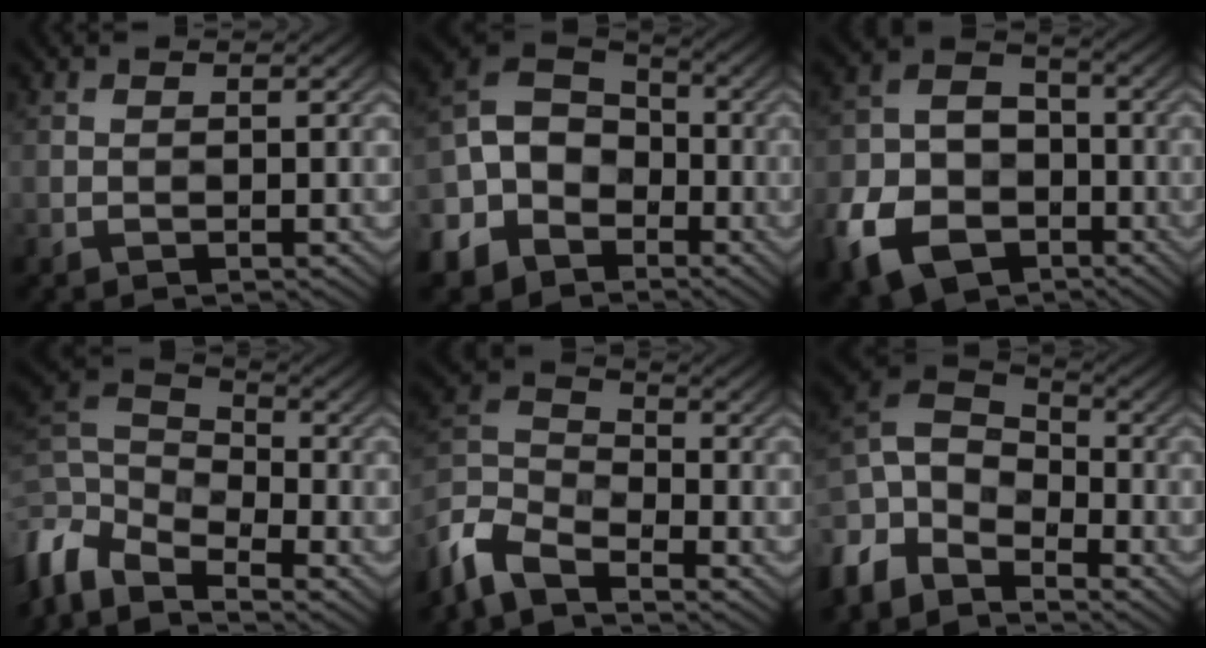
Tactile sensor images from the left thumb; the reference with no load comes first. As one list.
[{"total": 11.7, "force": [-3.9, 9.5, 5.4], "torque": [-0.176, -0.021, -0.069]}, {"total": 12.2, "force": [-4.6, 8.9, 7.1], "torque": [-0.163, -0.033, -0.092]}, {"total": 9.5, "force": [-4.5, 5.7, 6.1], "torque": [-0.167, 0.007, -0.089]}, {"total": 8.0, "force": [-5.7, 3.3, 4.5], "torque": [-0.104, 0.000, -0.133]}, {"total": 10.5, "force": [-4.9, 7.0, 6.0], "torque": [-0.178, 0.008, -0.102]}]